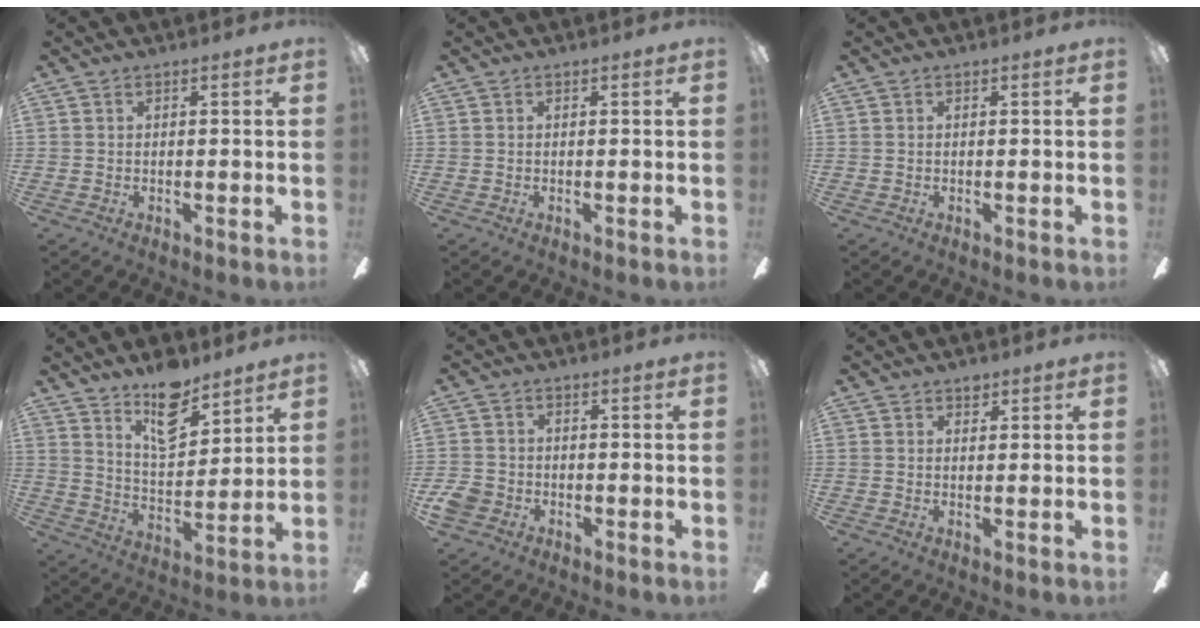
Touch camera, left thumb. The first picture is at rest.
{"total": 0.0}
{"total": 0.0}
{"total": 13.4, "force": [10.1, 5.5, 6.9], "torque": [-0.105, -0.060, 0.178]}
{"total": 4.4, "force": [-1.8, 3.6, 1.7], "torque": [-0.047, 0.008, -0.037]}
{"total": 1.9, "force": [1.5, 1.1, 0.6], "torque": [0.003, -0.005, 0.024]}